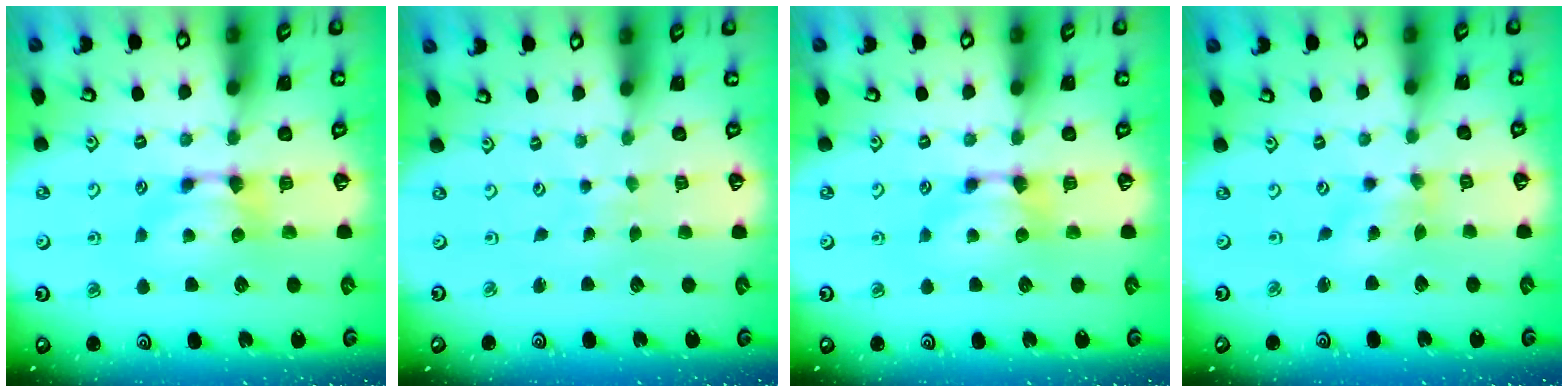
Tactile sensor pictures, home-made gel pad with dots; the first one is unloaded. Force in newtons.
{"total": 5.6, "press": 5.6, "slide": 0.3}
{"total": 0.0}
{"total": 1.7, "press": 1.3, "slide": 1.0}